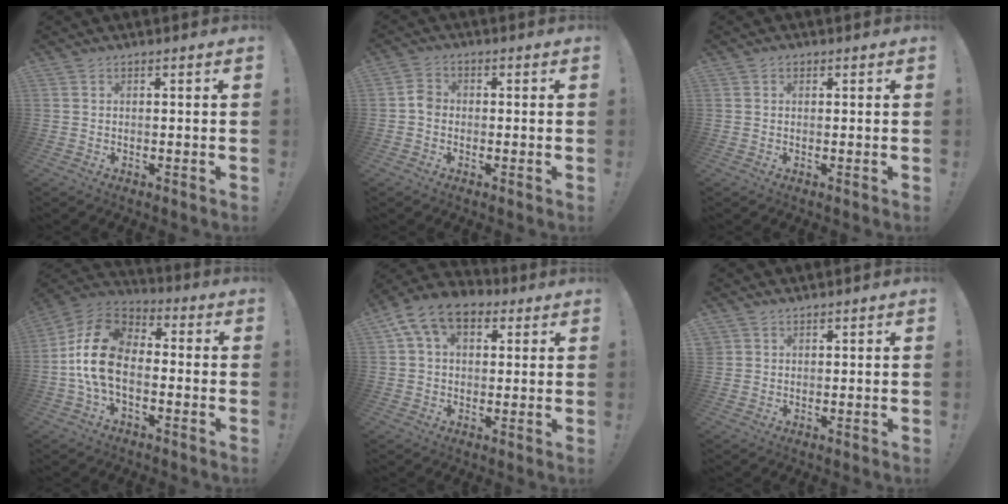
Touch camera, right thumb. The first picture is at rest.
{"total": 3.7, "force": [-1.1, 2.9, 2.0], "torque": [-0.034, 0.015, -0.017]}
{"total": 0.8, "force": [0.3, 0.7, 0.2], "torque": [0.000, 0.001, 0.005]}
{"total": 16.2, "force": [-1.7, 10.6, 12.2], "torque": [-0.235, 0.030, -0.021]}
{"total": 12.0, "force": [5.0, 7.9, 7.6], "torque": [-0.127, -0.005, 0.098]}
{"total": 2.3, "force": [2.0, 1.1, -0.1], "torque": [0.006, -0.012, 0.039]}